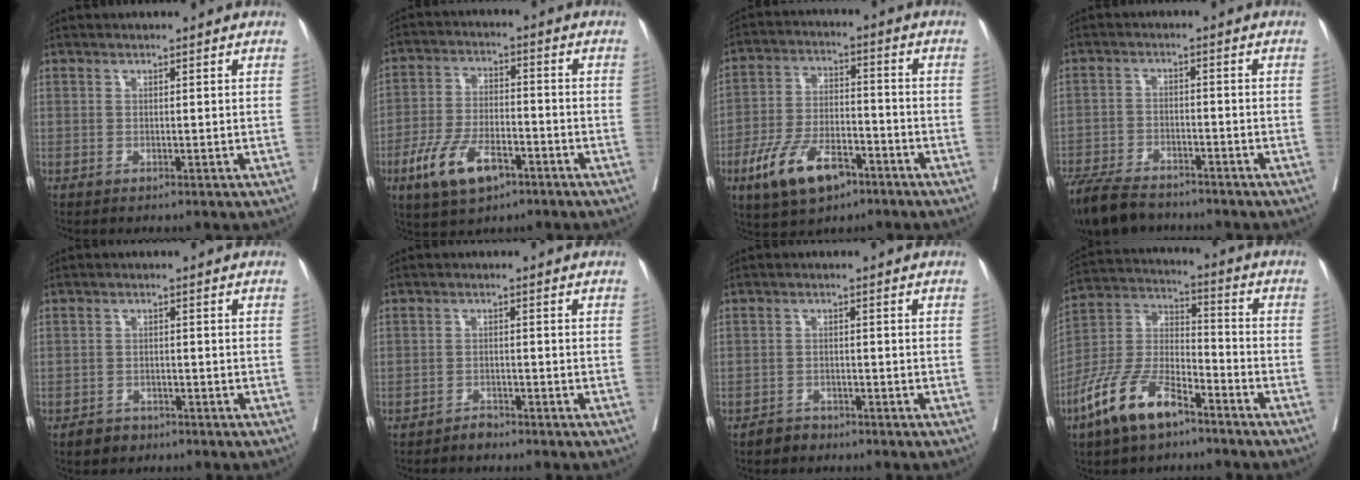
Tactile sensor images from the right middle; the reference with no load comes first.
{"total": 10.1, "force": [-5.4, 4.3, 7.4], "torque": [-0.156, -0.001, -0.096]}
{"total": 11.6, "force": [-6.6, 5.1, 8.1], "torque": [-0.163, 0.001, -0.117]}
{"total": 10.0, "force": [-8.6, 2.9, 4.2], "torque": [-0.074, -0.021, -0.145]}
{"total": 2.5, "force": [-1.9, 1.6, 0.5], "torque": [-0.014, 0.004, -0.027]}
{"total": 1.6, "force": [-1.5, 0.4, 0.2], "torque": [-0.004, 0.000, -0.025]}
{"total": 2.1, "force": [-1.8, 1.1, 0.2], "torque": [-0.011, 0.003, -0.030]}
{"total": 13.1, "force": [-8.6, 4.8, 8.6], "torque": [-0.185, -0.001, -0.171]}